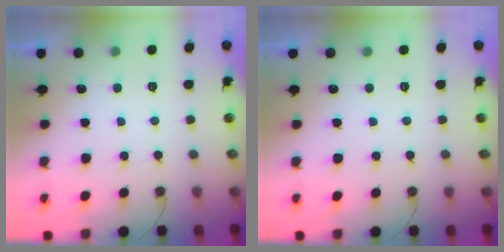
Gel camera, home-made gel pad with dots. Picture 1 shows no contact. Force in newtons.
{"total": 0.0}